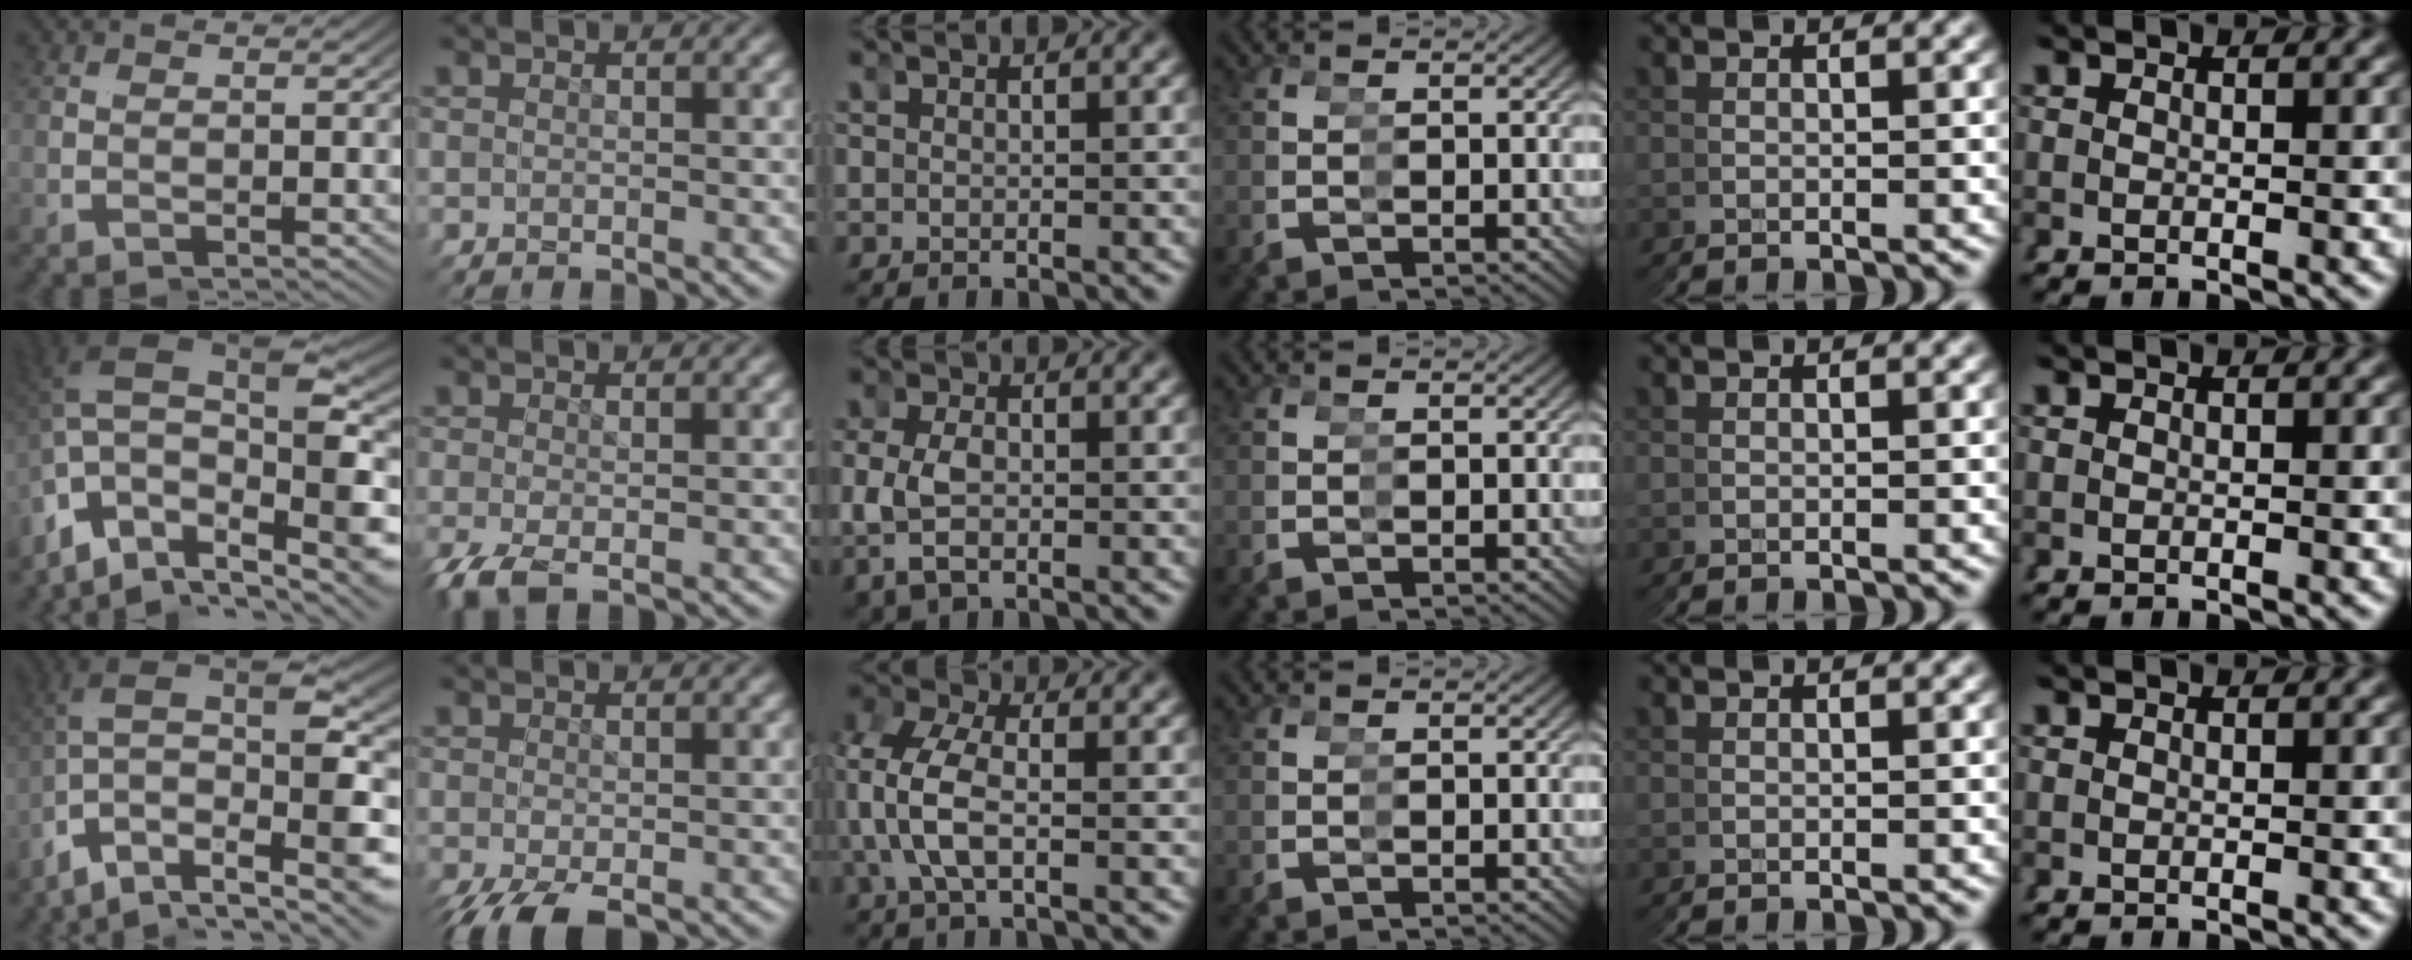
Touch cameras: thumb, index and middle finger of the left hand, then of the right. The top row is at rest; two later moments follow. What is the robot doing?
{"motion": "grasp_and_lifting", "object": "pipette"}